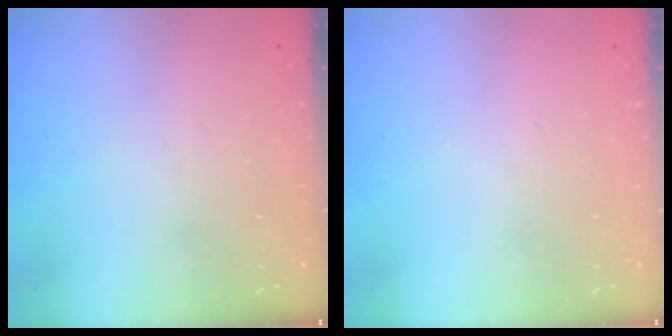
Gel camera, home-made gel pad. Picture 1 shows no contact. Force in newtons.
{"total": 0.0}